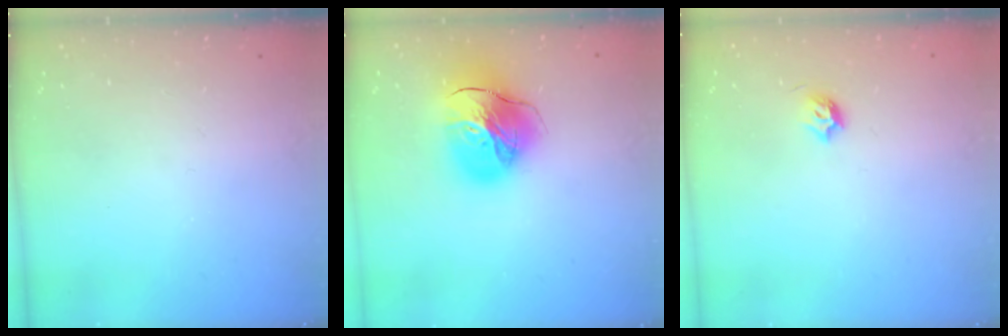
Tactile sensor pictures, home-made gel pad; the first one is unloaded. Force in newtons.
{"total": 19.2, "press": 19.0, "slide": 2.1}
{"total": 4.0, "press": 3.8, "slide": 1.0}